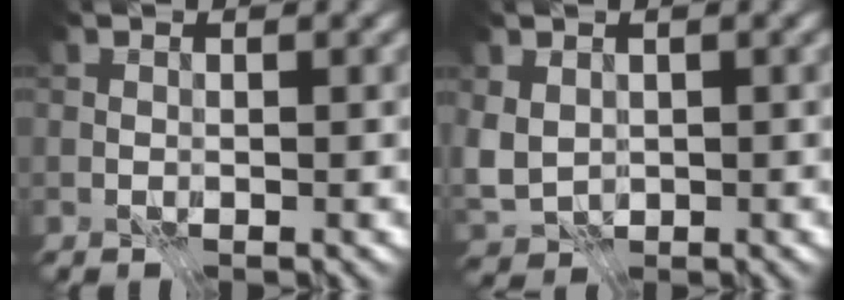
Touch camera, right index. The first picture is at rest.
{"total": 3.4, "force": [0.3, 2.7, 2.1], "torque": [-0.059, -0.005, 0.003]}